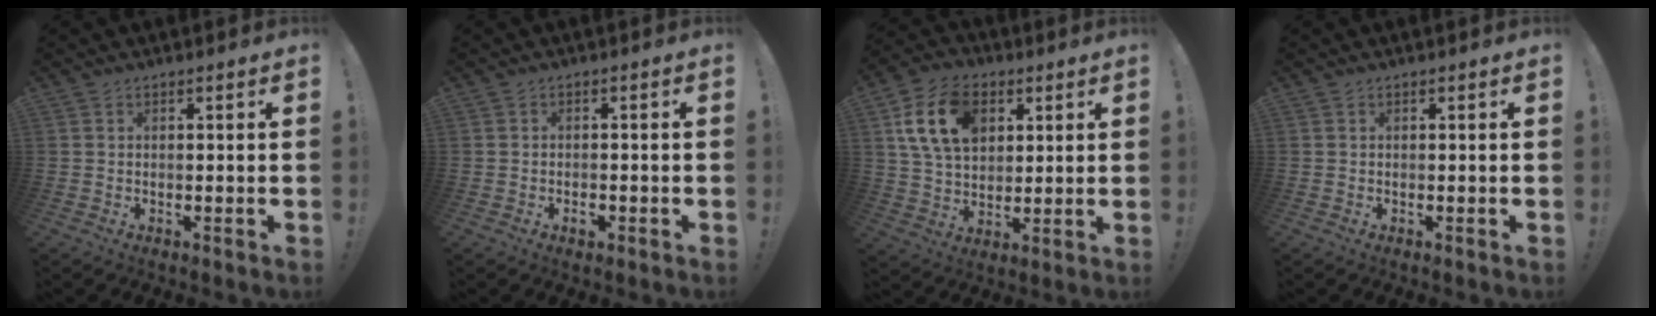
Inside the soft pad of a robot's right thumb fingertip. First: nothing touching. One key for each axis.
{"total": 1.8, "fx": -1.2, "fy": 0.8, "fz": 1.0, "tx": -0.013, "ty": 0.004, "tz": -0.022}
{"total": 16.6, "fx": 6.2, "fy": 11.6, "fz": 10.3, "tx": -0.187, "ty": -0.008, "tz": 0.120}
{"total": 0.0}